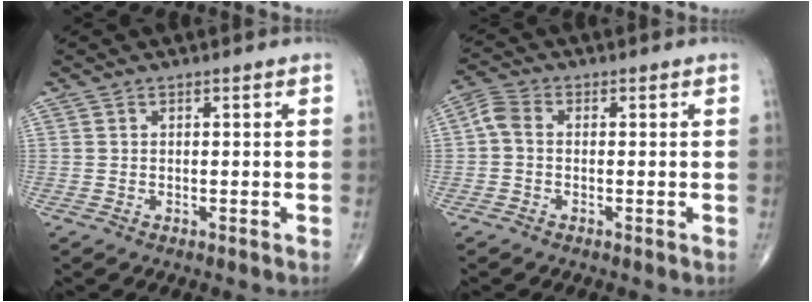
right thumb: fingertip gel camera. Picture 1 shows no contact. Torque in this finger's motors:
{"motor_torque": [0.02, -0.02, 0.06, -0.09, 0.11]}